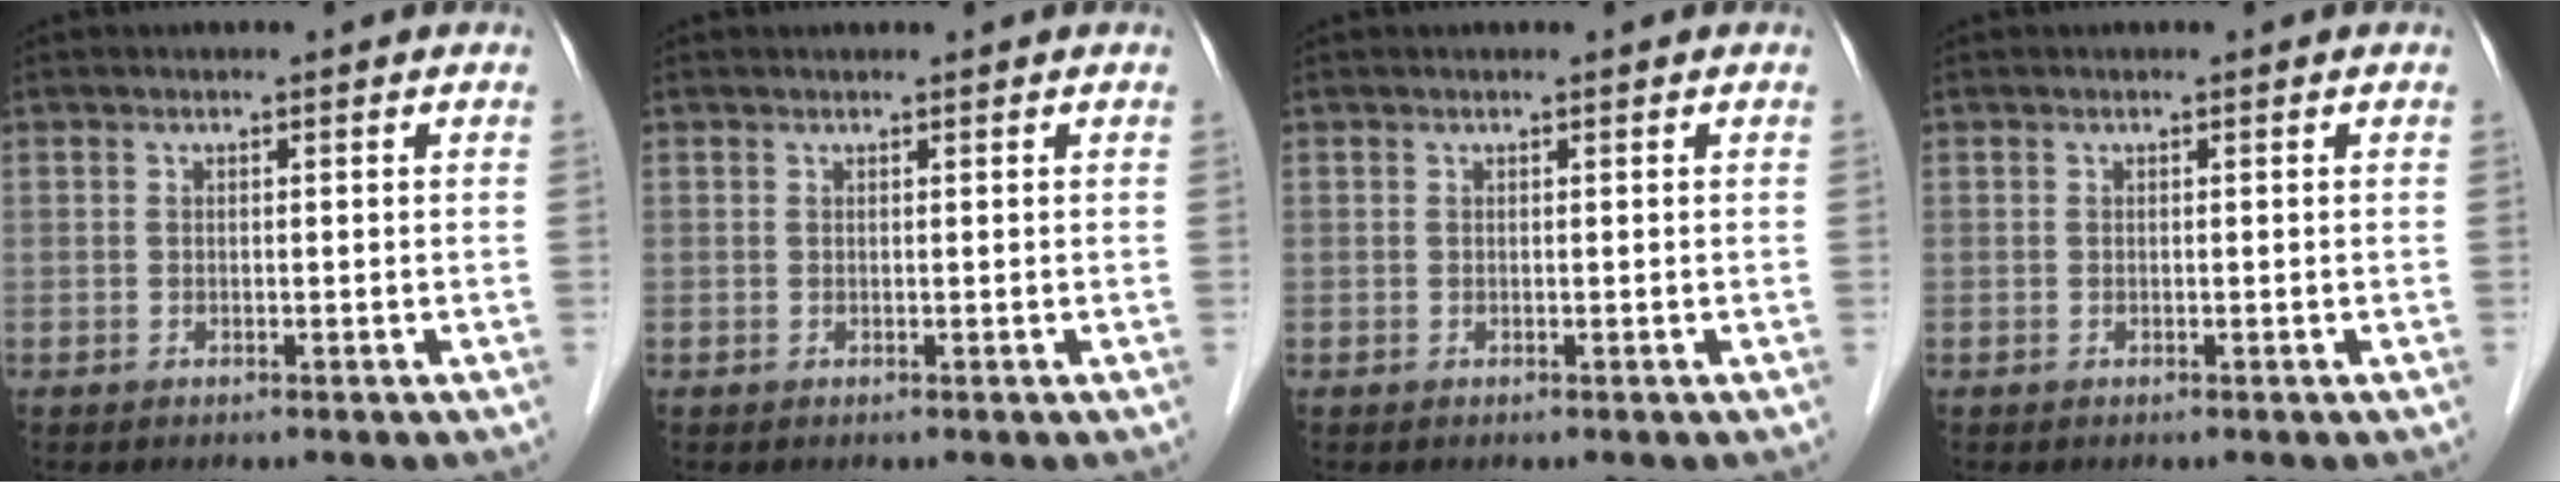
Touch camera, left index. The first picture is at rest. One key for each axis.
{"total": 0.6, "fx": 0.6, "fy": 0.0, "fz": 0.1, "tx": -0.005, "ty": 0.006, "tz": 0.011}
{"total": 0.0}
{"total": 0.0}